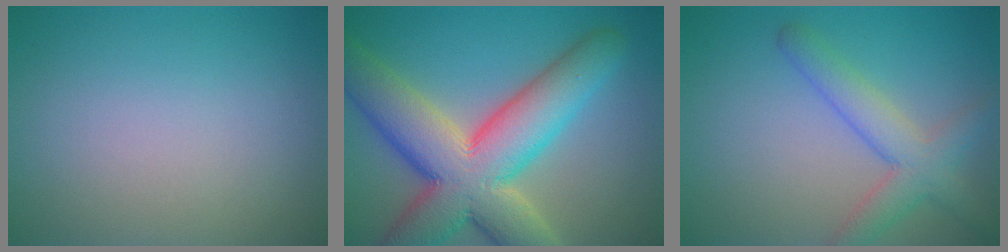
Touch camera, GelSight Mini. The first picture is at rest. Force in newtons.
{"total": 12.6, "press": 12.6, "slide": 1.1}
{"total": 4.1, "press": 4.1, "slide": 0.2}